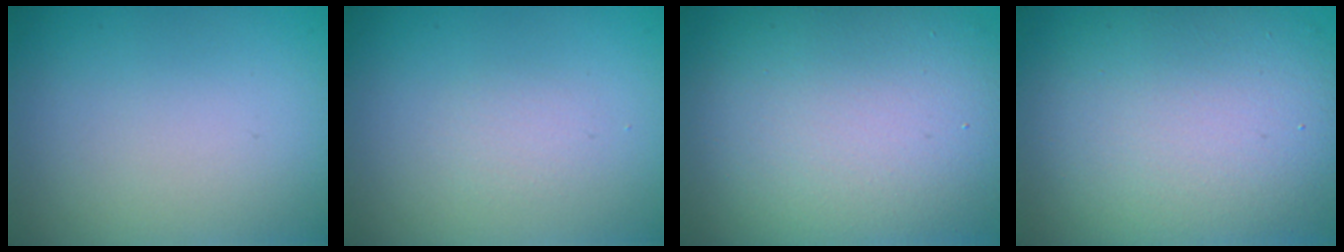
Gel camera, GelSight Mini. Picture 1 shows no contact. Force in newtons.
{"total": 1.0, "press": 1.0, "slide": 0.0}
{"total": 13.6, "press": 13.6, "slide": 0.9}
{"total": 11.4, "press": 11.4, "slide": 0.4}